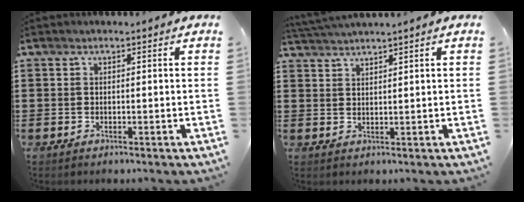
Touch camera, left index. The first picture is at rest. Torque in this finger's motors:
{"motor_torque": [1.04, -1.10, 0.15, 0.10]}